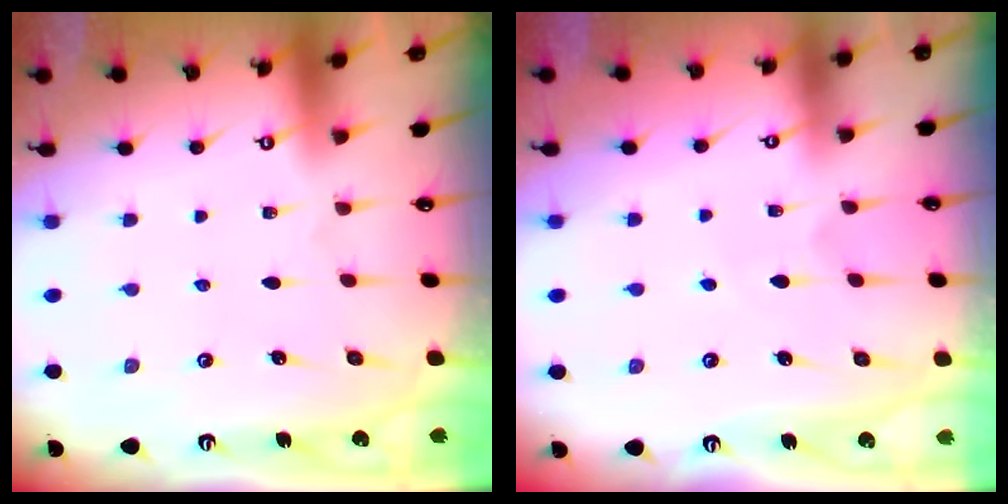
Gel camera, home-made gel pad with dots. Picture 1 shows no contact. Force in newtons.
{"total": 3.9, "press": 3.9, "slide": 0.4}